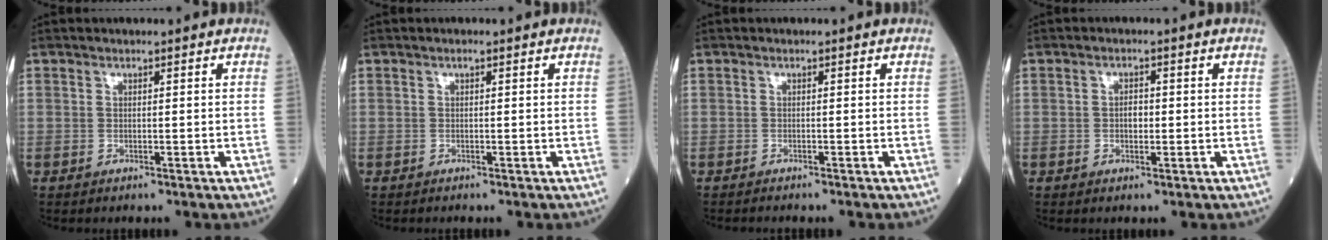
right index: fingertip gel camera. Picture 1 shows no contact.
{"total": 0.0}
{"total": 1.2, "force": [-1.1, 0.0, 0.5], "torque": [-0.011, -0.001, -0.013]}
{"total": 1.7, "force": [-0.2, 1.0, 1.4], "torque": [-0.023, 0.003, -0.003]}